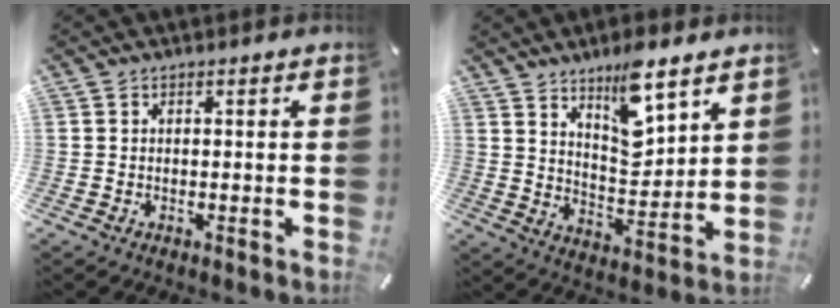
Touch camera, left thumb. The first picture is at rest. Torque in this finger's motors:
{"motor_torque": [0.66, -0.05, 0.34, -0.16, 0.12]}